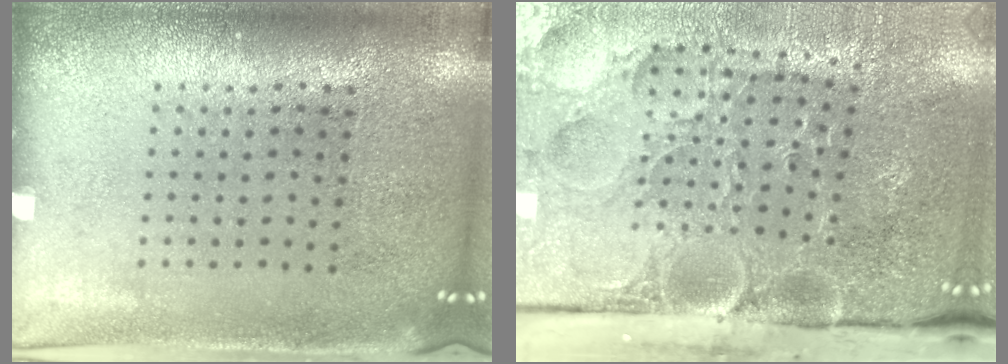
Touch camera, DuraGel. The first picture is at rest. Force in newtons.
{"total": 4.9, "press": 4.1, "slide": 2.7}